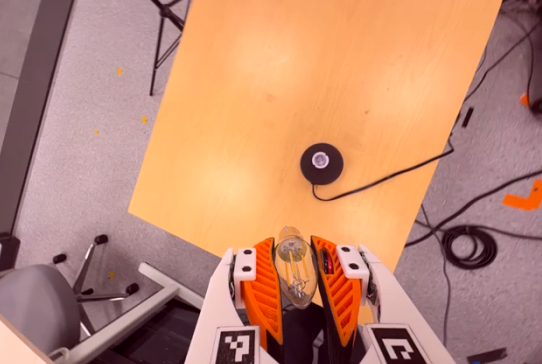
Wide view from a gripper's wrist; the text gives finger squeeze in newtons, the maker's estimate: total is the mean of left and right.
{"total": 21.1, "left": 22.8, "right": 19.4}